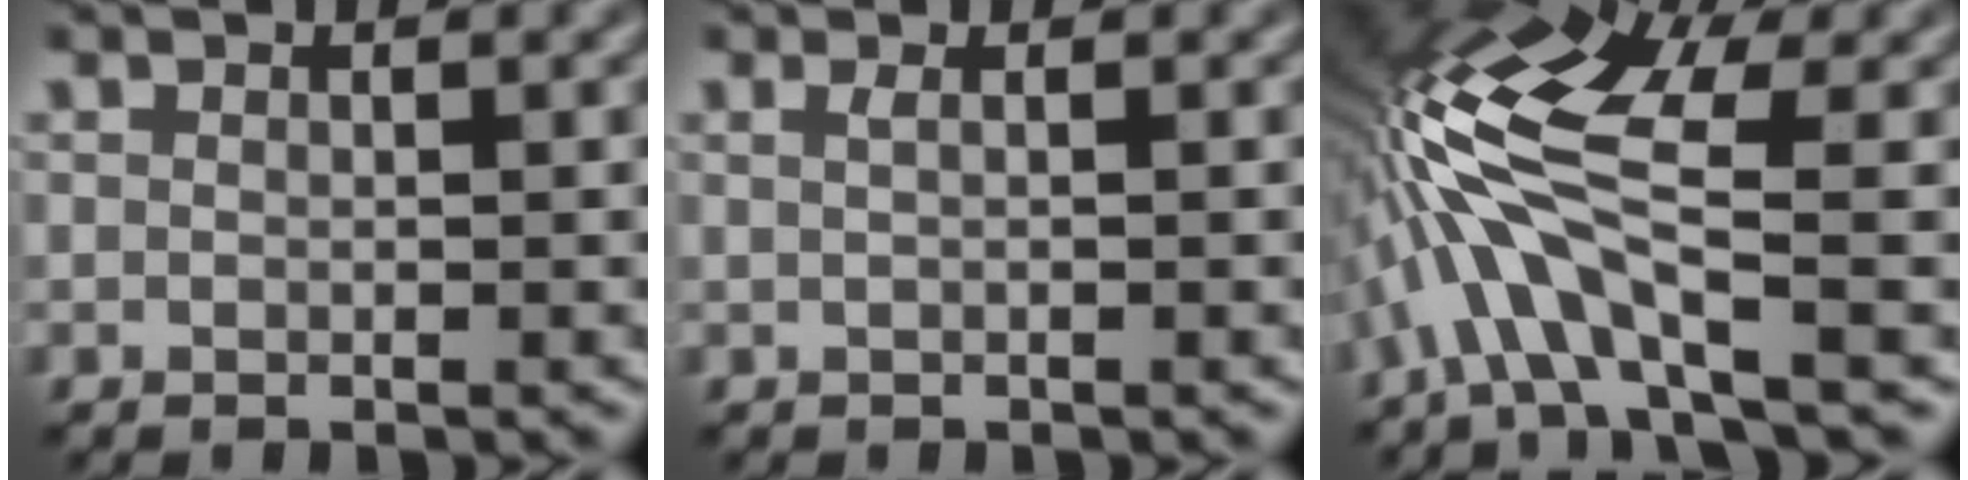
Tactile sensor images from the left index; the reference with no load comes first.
{"total": 1.1, "force": [0.1, 0.5, 1.0], "torque": [-0.016, 0.000, -0.005]}
{"total": 9.3, "force": [-1.9, 3.4, 8.5], "torque": [-0.181, 0.022, -0.053]}